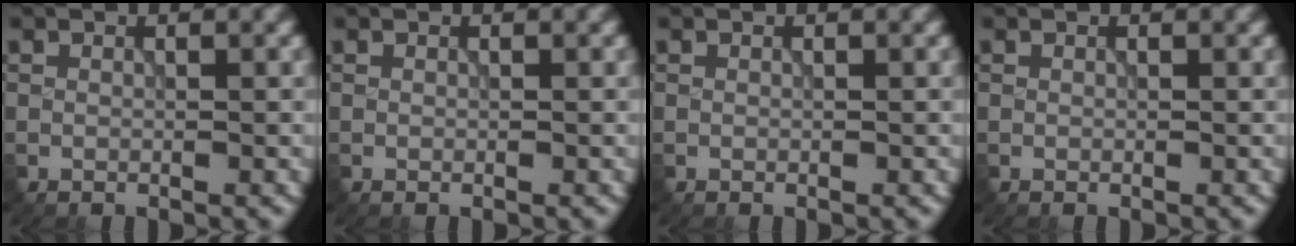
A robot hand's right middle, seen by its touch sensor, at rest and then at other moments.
{"total": 0.0}
{"total": 0.0}
{"total": 0.0}